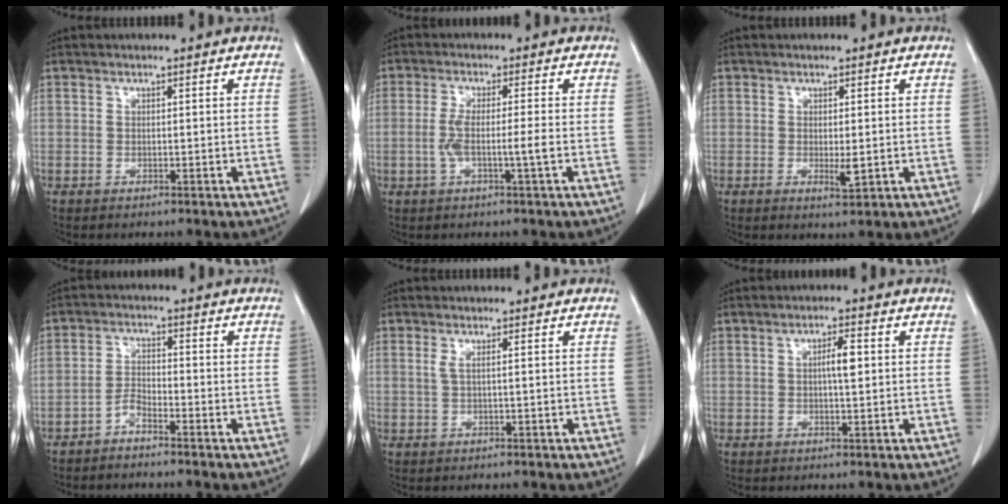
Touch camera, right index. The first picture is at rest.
{"total": 4.3, "force": [-1.0, -0.2, 4.2], "torque": [-0.090, 0.000, -0.019]}
{"total": 2.3, "force": [-0.3, 0.5, 2.2], "torque": [-0.037, -0.007, -0.002]}
{"total": 2.5, "force": [-2.3, 0.3, 1.1], "torque": [-0.024, 0.001, -0.047]}
{"total": 1.2, "force": [0.3, -0.2, 1.1], "torque": [-0.033, 0.005, 0.007]}
{"total": 2.9, "force": [0.4, 0.4, 2.9], "torque": [-0.051, 0.002, 0.006]}